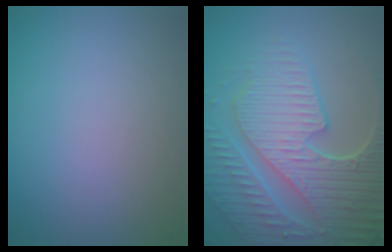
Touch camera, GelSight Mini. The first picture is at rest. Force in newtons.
{"total": 8.9, "press": 6.3, "slide": 6.3}